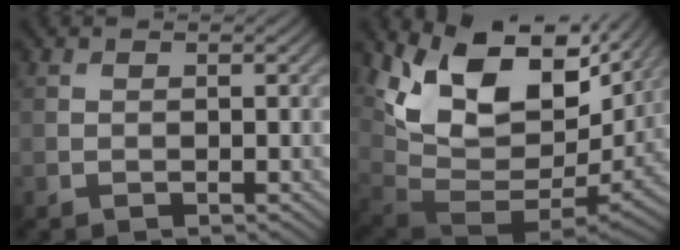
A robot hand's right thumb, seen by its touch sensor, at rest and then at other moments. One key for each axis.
{"total": 17.4, "fx": 6.6, "fy": 10.6, "fz": 12.2, "tx": -0.224, "ty": -0.009, "tz": 0.146}